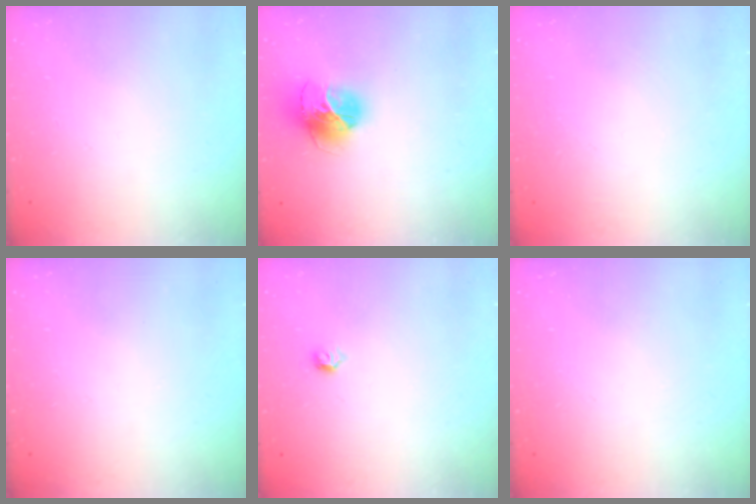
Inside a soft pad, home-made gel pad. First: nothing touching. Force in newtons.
{"total": 15.1, "press": 15.0, "slide": 1.5}
{"total": 0.7, "press": 0.7, "slide": 0.1}
{"total": 0.0}
{"total": 4.0, "press": 3.9, "slide": 0.7}
{"total": 0.0}